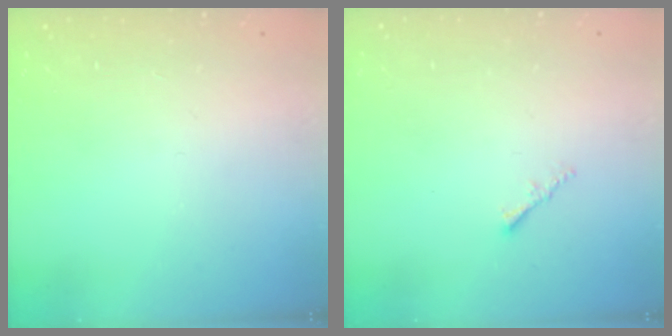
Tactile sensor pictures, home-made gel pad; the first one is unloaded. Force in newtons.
{"total": 1.0, "press": 1.0, "slide": 0.4}